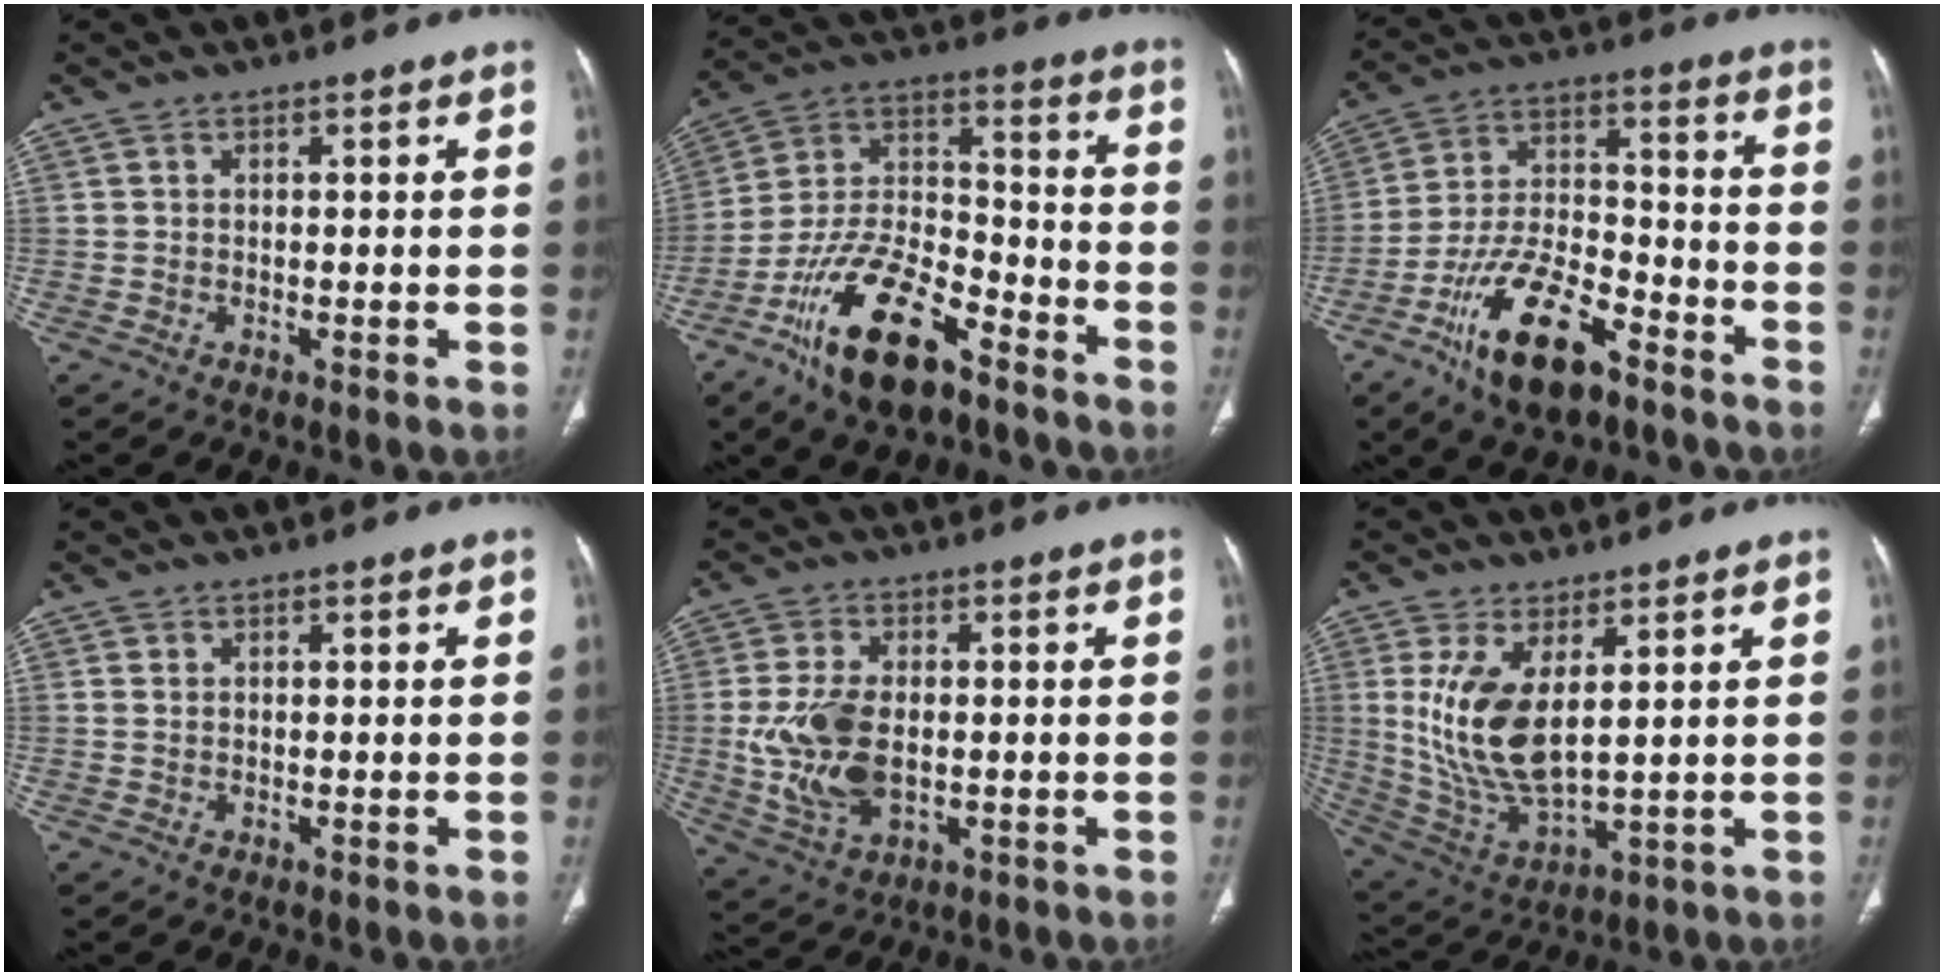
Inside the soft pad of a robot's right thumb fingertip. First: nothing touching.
{"total": 19.3, "force": [-11.9, 8.2, 12.8], "torque": [-0.228, 0.077, -0.213]}
{"total": 16.7, "force": [-10.1, 7.0, 11.3], "torque": [-0.200, 0.066, -0.180]}
{"total": 0.5, "force": [0.2, 0.4, 0.3], "torque": [-0.008, 0.000, 0.005]}
{"total": 11.7, "force": [-0.8, 6.8, 9.5], "torque": [-0.195, -0.006, -0.004]}
{"total": 13.2, "force": [3.1, 5.8, 11.5], "torque": [-0.234, -0.026, 0.082]}